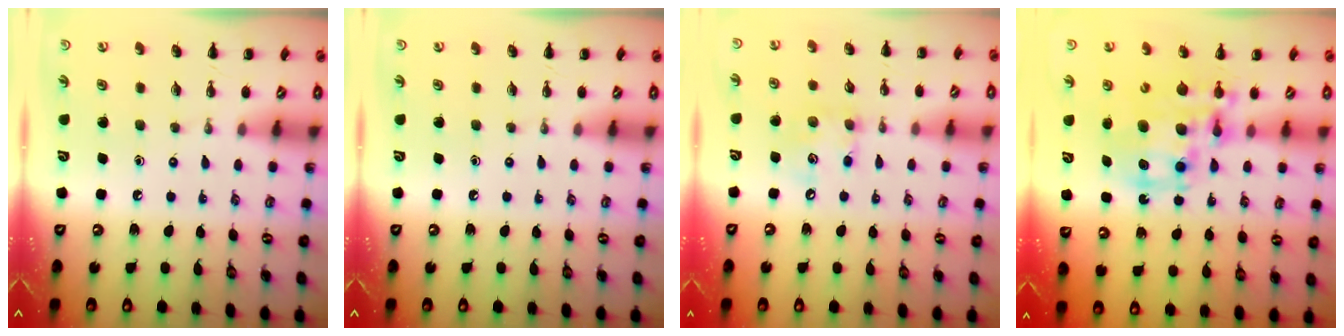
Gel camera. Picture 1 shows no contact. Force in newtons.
{"total": 0.0}
{"total": 7.6, "press": 7.5, "slide": 0.8}
{"total": 14.0, "press": 13.5, "slide": 3.4}